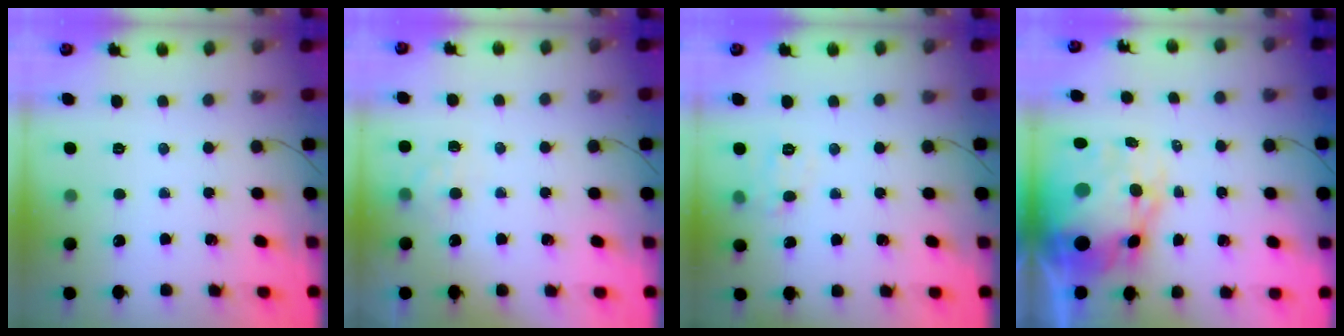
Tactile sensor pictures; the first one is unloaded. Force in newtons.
{"total": 6.8, "press": 6.6, "slide": 1.5}
{"total": 7.3, "press": 7.2, "slide": 1.4}
{"total": 16.3, "press": 15.8, "slide": 3.8}